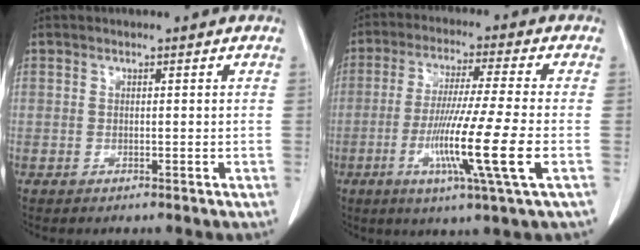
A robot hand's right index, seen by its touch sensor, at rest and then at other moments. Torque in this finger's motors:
{"motor_torque": [1.84, -0.30, 1.05, 0.21]}